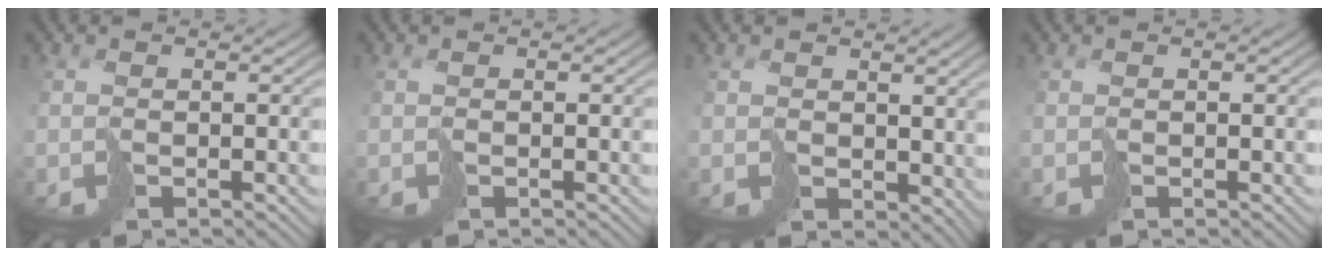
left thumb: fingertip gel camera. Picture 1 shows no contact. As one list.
[{"total": 0.0}, {"total": 3.9, "force": [1.7, 2.8, 2.2], "torque": [-0.055, -0.012, 0.035]}, {"total": 0.0}]